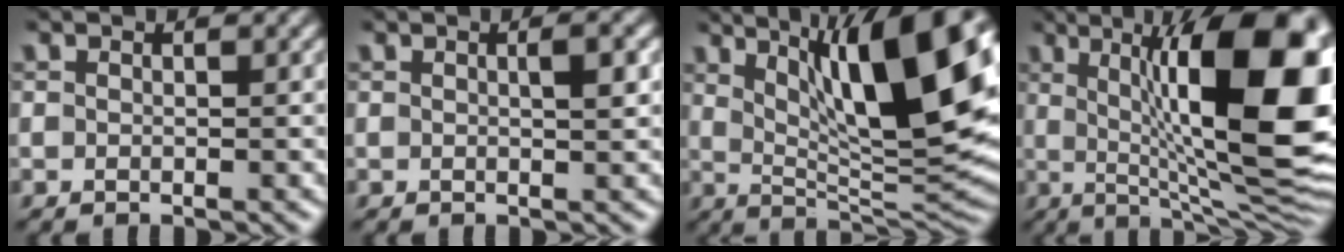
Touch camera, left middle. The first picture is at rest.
{"total": 1.7, "force": [0.4, 0.3, 1.6], "torque": [-0.024, 0.004, 0.005]}
{"total": 15.3, "force": [6.0, 4.2, 13.5], "torque": [-0.191, 0.003, 0.104]}
{"total": 16.8, "force": [2.8, 5.3, 15.7], "torque": [-0.203, 0.005, 0.038]}